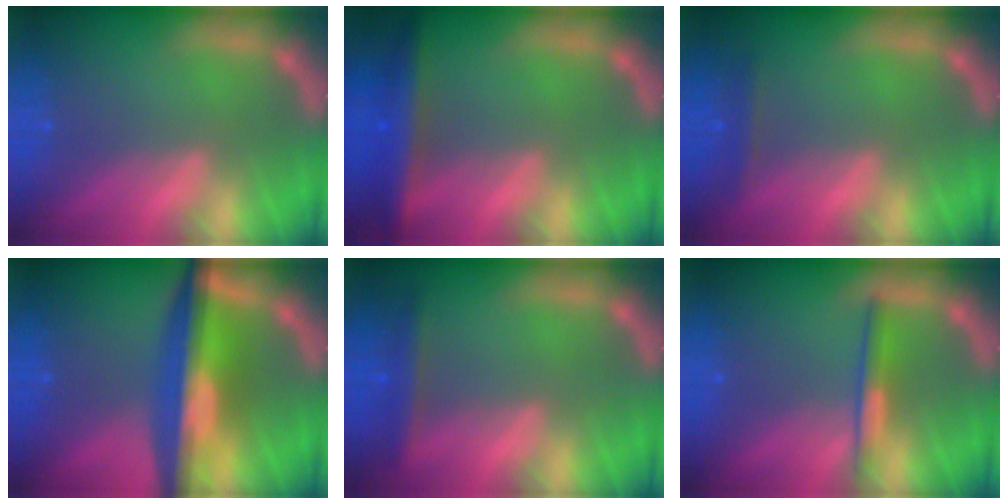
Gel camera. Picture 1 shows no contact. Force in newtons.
{"total": 5.0}
{"total": 1.4}
{"total": 9.6}
{"total": 2.4}
{"total": 2.5}